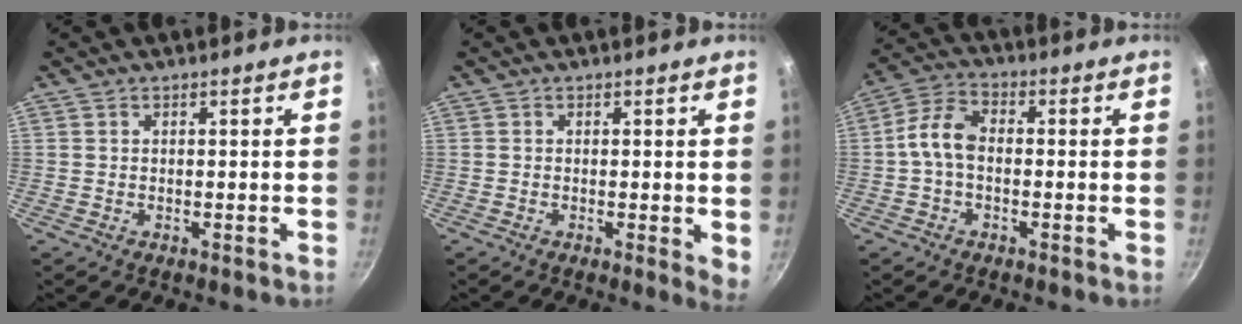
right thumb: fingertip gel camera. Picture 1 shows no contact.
{"total": 3.6, "force": [0.0, 1.1, 3.4], "torque": [-0.037, -0.010, -0.003]}
{"total": 7.0, "force": [-0.7, 4.2, 5.6], "torque": [-0.108, 0.032, -0.026]}